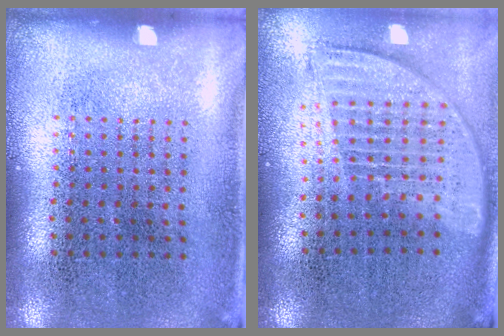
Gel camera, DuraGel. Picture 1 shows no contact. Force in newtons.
{"total": 1.8, "press": 1.5, "slide": 1.0}